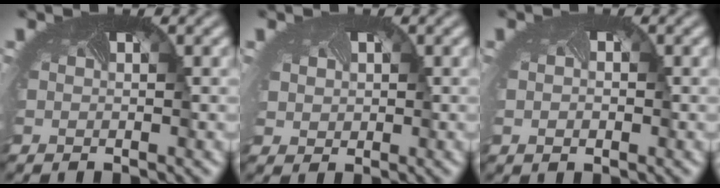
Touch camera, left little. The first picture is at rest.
{"total": 1.2, "force": [0.4, 1.2, -0.1], "torque": [-0.005, -0.007, 0.007]}
{"total": 1.2, "force": [0.0, 0.9, 0.8], "torque": [-0.017, -0.005, 0.003]}